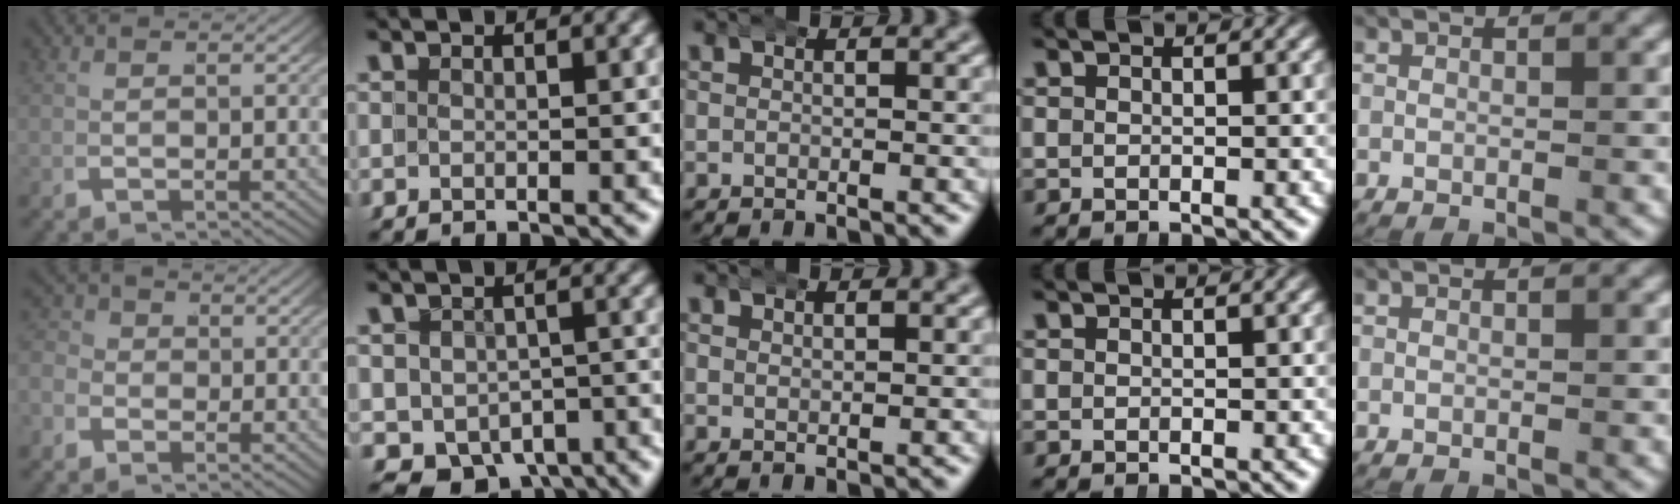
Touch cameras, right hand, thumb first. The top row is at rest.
{"thumb": {"total": 3.4, "force": [-0.5, 3.1, 1.3], "torque": [-0.024, -0.004, -0.018]}, "index": {"total": 7.6, "force": [-5.8, 4.6, 1.9], "torque": [-0.015, -0.038, -0.085]}, "middle": {"total": 0.7, "force": [0.6, 0.1, 0.3], "torque": [0.000, -0.001, 0.013]}}